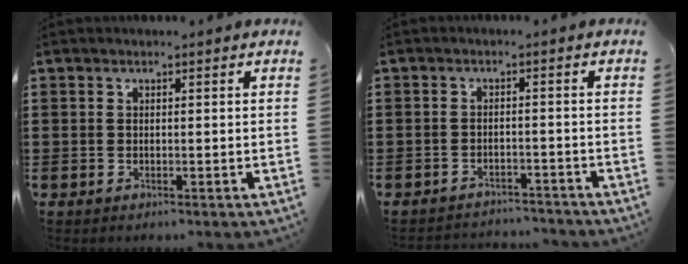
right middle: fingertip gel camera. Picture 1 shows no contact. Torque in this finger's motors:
{"motor_torque": [0.01, -0.01, 0.00, 0.02]}